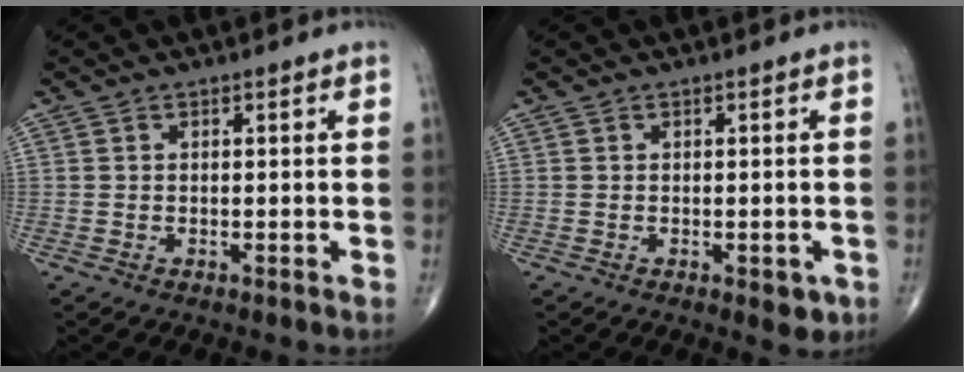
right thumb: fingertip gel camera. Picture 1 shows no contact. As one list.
[{"total": 2.8, "force": [-1.1, 1.5, 2.2], "torque": [-0.008, 0.000, -0.011]}]